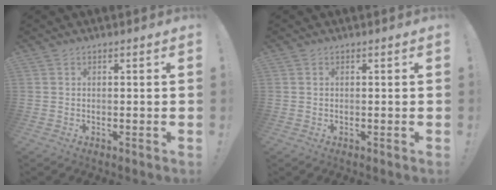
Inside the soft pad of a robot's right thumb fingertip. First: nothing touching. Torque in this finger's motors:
{"motor_torque": [0.03, 0.03, -0.16, 0.06, 0.04]}